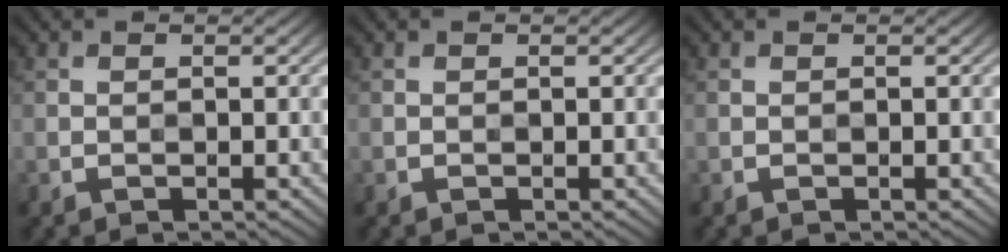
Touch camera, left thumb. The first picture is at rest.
{"total": 0.0}
{"total": 0.0}